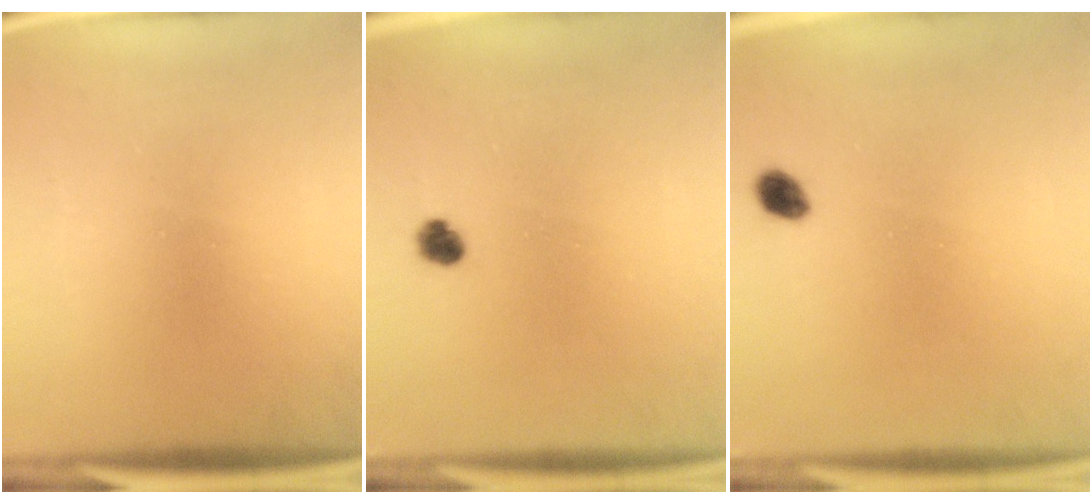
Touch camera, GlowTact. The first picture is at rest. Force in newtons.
{"total": 2.2}
{"total": 1.9}